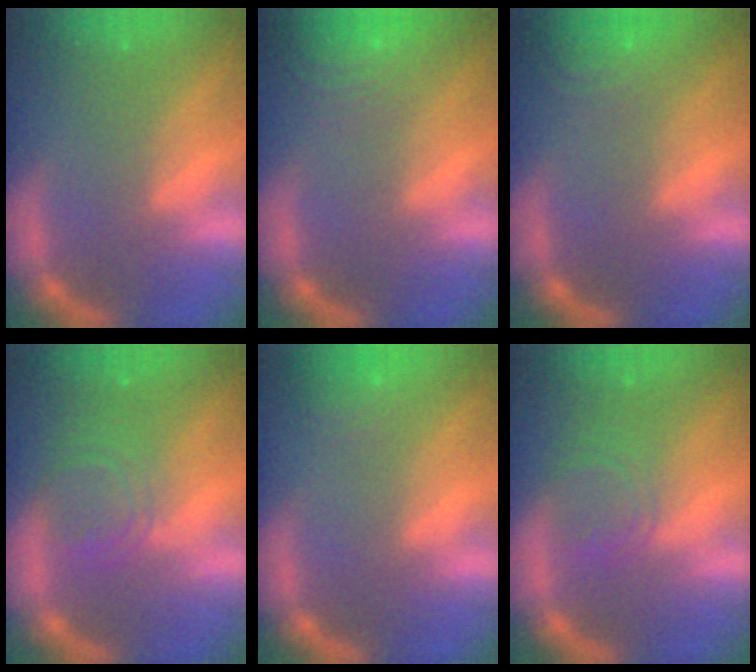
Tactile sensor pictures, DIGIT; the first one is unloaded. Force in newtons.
{"total": 9.5}
{"total": 6.5}
{"total": 5.0}
{"total": 3.0}
{"total": 4.0}